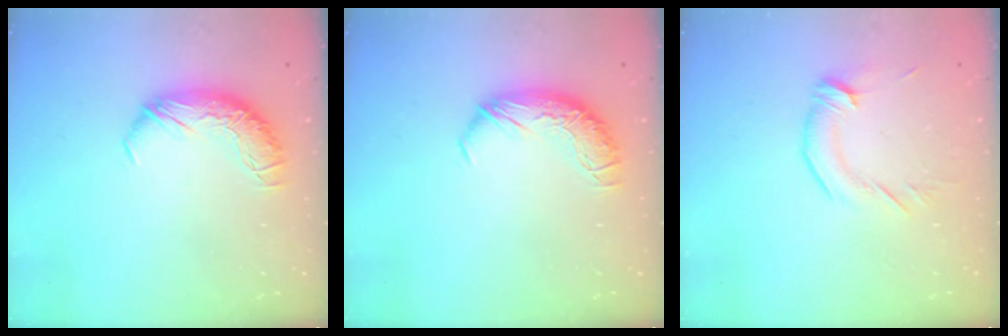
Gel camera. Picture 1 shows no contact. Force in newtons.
{"total": 0.0}
{"total": 2.1, "press": 2.1, "slide": 0.5}